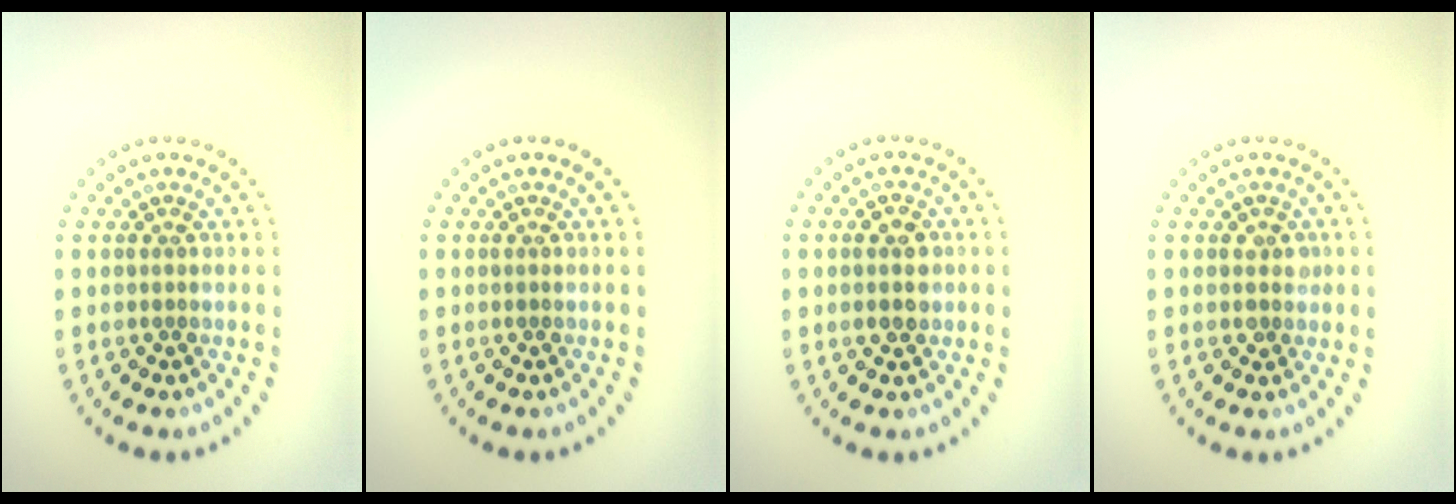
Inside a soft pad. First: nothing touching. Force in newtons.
{"total": 0.0}
{"total": 2.7, "press": 2.7, "slide": 0.2}
{"total": 1.1, "press": 1.0, "slide": 0.5}